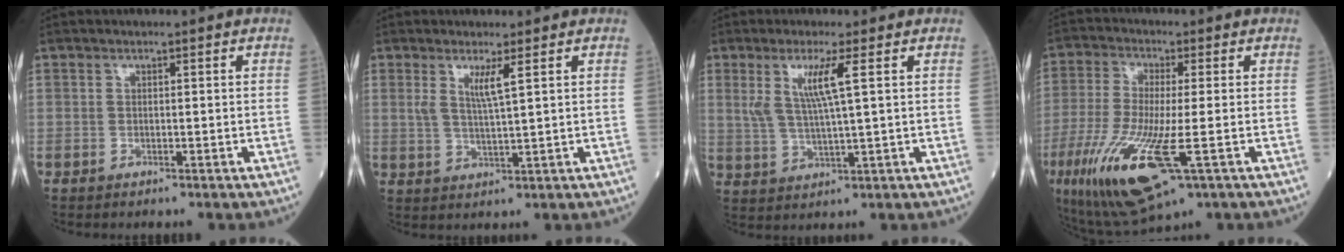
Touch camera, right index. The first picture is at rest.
{"total": 3.5, "force": [1.6, -0.4, 3.1], "torque": [-0.063, -0.008, 0.034]}
{"total": 5.9, "force": [2.2, -0.3, 5.5], "torque": [-0.115, 0.000, 0.049]}
{"total": 14.7, "force": [-5.3, 2.5, 13.5], "torque": [-0.284, -0.045, -0.087]}